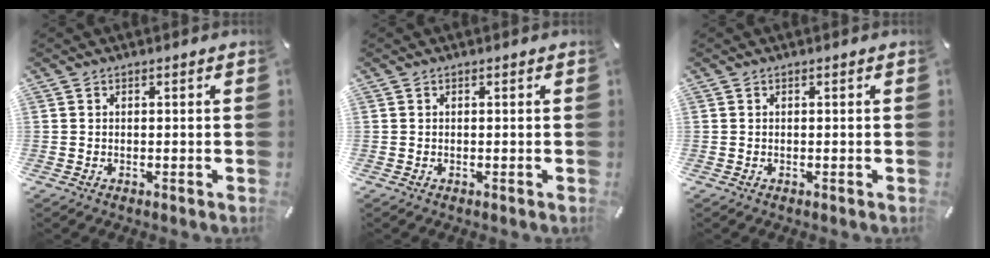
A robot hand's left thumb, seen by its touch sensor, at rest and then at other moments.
{"total": 0.0}
{"total": 0.0}